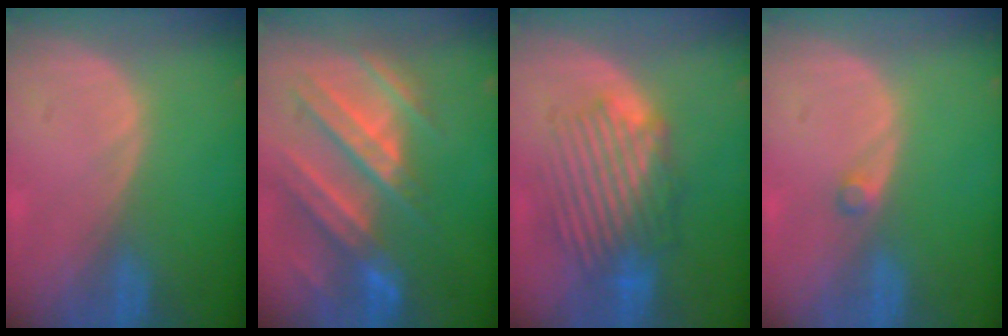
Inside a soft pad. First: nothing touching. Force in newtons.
{"total": 10.8, "press": 9.7, "slide": 4.8}
{"total": 8.6, "press": 8.2, "slide": 2.6}
{"total": 1.0, "press": 1.0, "slide": 0.2}